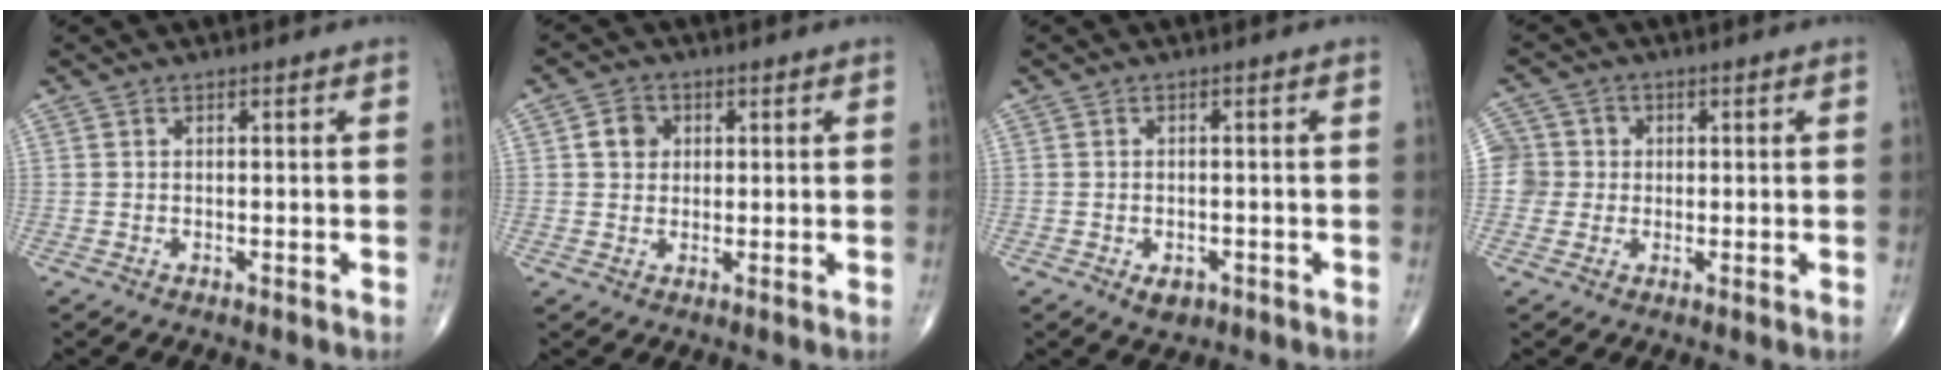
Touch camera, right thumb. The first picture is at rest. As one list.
[{"total": 3.9, "force": [0.8, 3.4, 1.7], "torque": [-0.013, 0.003, 0.010]}, {"total": 3.1, "force": [-1.4, 1.9, 1.9], "torque": [-0.022, 0.002, -0.014]}, {"total": 5.0, "force": [0.0, 5.0, 0.4], "torque": [0.023, 0.011, -0.008]}]